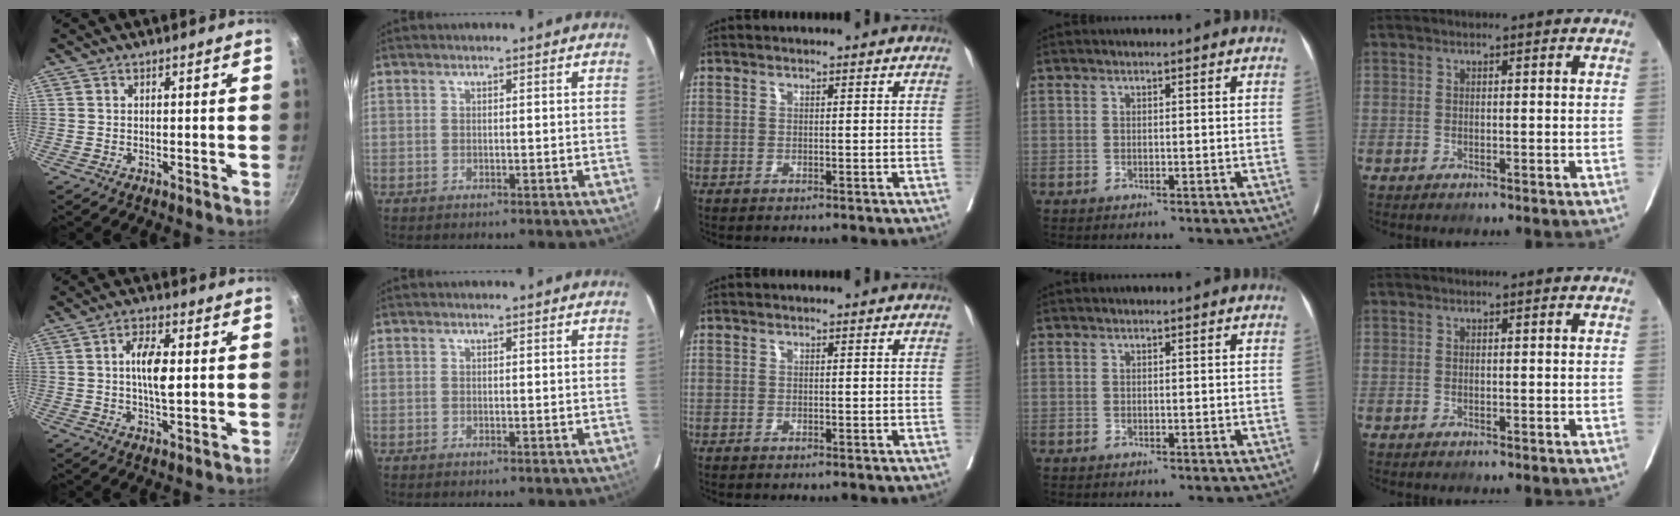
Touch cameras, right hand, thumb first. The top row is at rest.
{"thumb": {"total": 6.8, "force": [0.7, 2.5, 6.3], "torque": [-0.115, -0.001, 0.008]}}